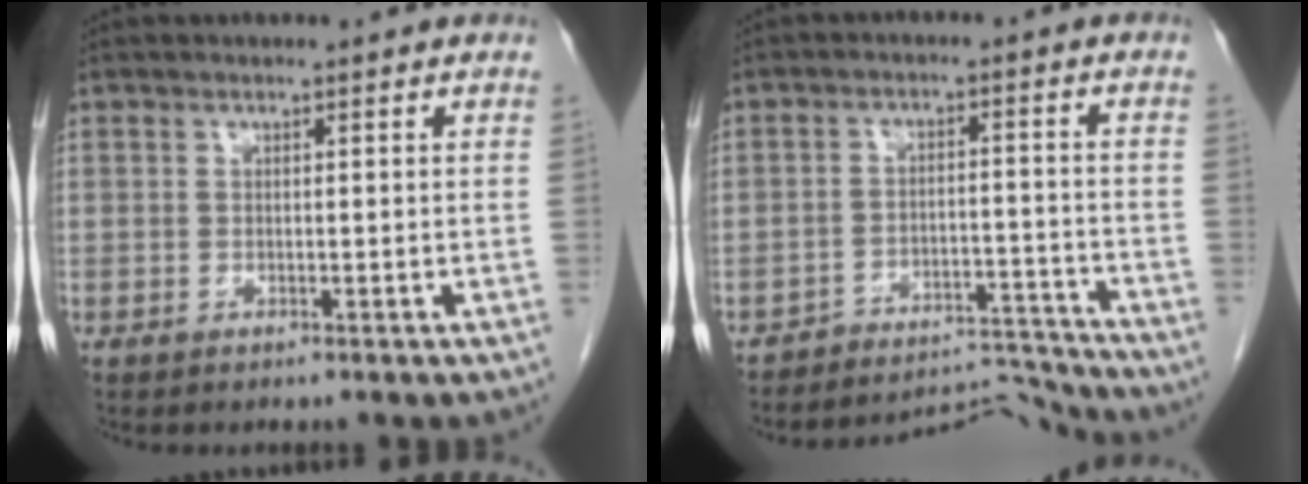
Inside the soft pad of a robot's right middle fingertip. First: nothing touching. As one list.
[{"total": 7.9, "force": [-7.6, -0.6, -2.0], "torque": [0.035, 0.026, -0.117]}]